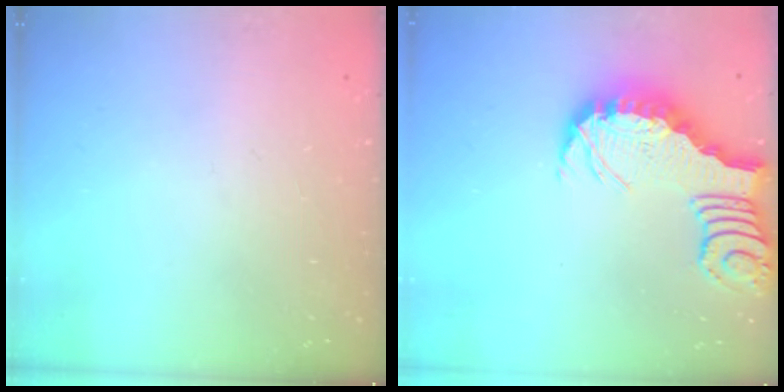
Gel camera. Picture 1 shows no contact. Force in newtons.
{"total": 3.2, "press": 3.2, "slide": 0.5}